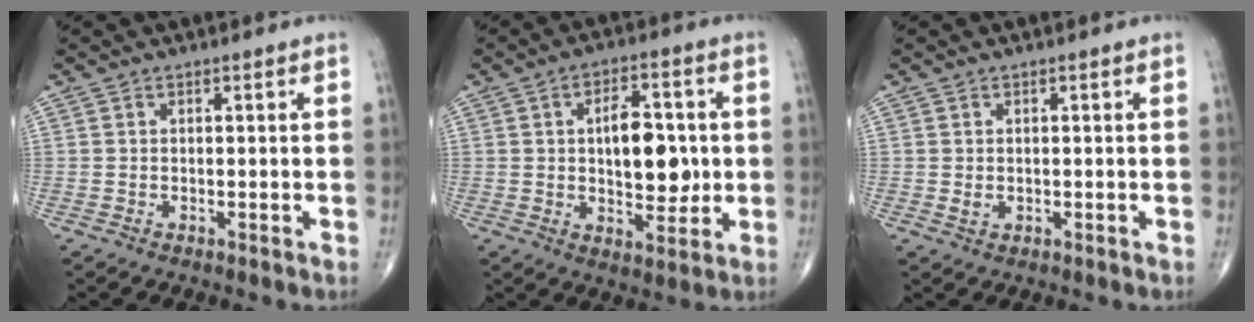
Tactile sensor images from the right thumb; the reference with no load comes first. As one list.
[{"total": 11.5, "force": [0.8, 6.2, 9.7], "torque": [-0.114, 0.001, 0.017]}, {"total": 1.3, "force": [0.0, 1.0, 0.9], "torque": [-0.014, -0.002, 0.003]}]